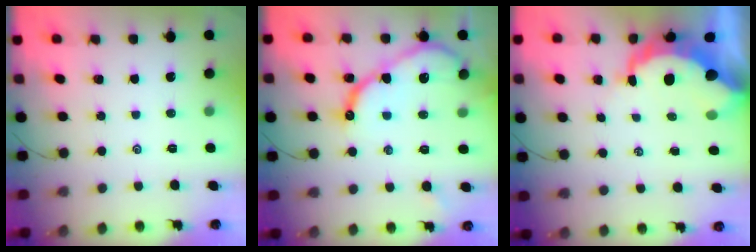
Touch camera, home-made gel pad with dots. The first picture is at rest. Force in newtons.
{"total": 13.0, "press": 12.9, "slide": 1.2}
{"total": 10.5, "press": 10.4, "slide": 1.4}